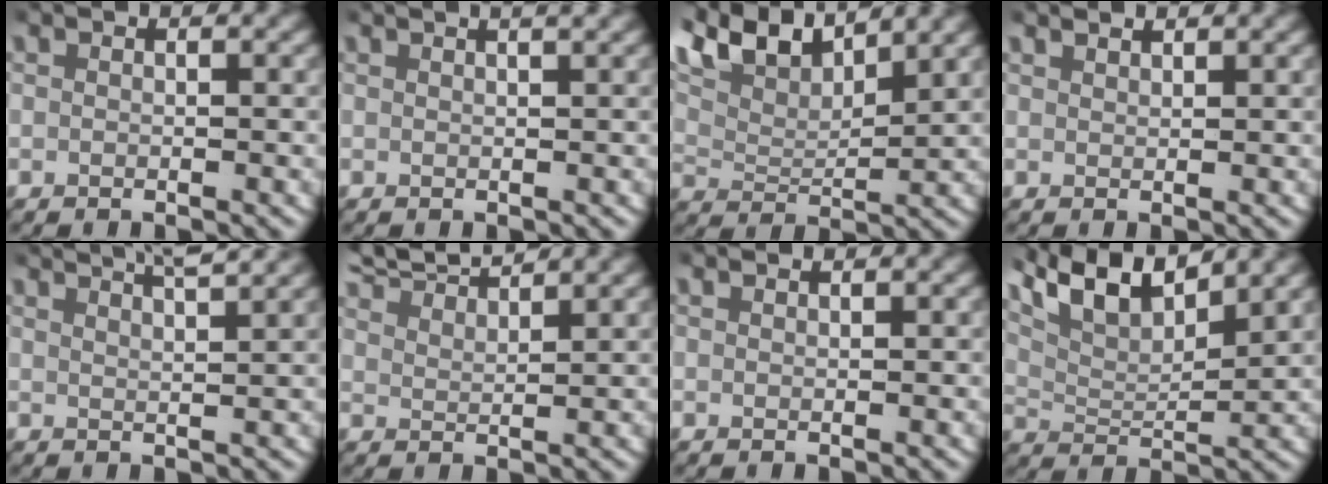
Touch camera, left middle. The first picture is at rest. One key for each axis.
{"total": 2.8, "fx": 1.9, "fy": 0.6, "fz": 1.9, "tx": -0.018, "ty": 0.013, "tz": 0.024}
{"total": 9.2, "fx": 5.9, "fy": 4.9, "fz": 5.1, "tx": -0.120, "ty": 0.013, "tz": 0.094}
{"total": 1.7, "fx": 1.6, "fy": 0.2, "fz": 0.3, "tx": -0.001, "ty": 0.000, "tz": 0.029}
{"total": 6.3, "fx": 5.0, "fy": 2.0, "fz": 3.1, "tx": -0.046, "ty": 0.012, "tz": 0.075}
{"total": 5.8, "fx": 5.4, "fy": 1.0, "fz": 1.9, "tx": -0.041, "ty": 0.013, "tz": 0.089}
{"total": 0.7, "fx": 0.7, "fy": 0.0, "fz": 0.1, "tx": 0.003, "ty": 0.001, "tz": 0.011}
{"total": 8.5, "fx": 5.3, "fy": 4.3, "fz": 5.1, "tx": -0.111, "ty": -0.002, "tz": 0.091}